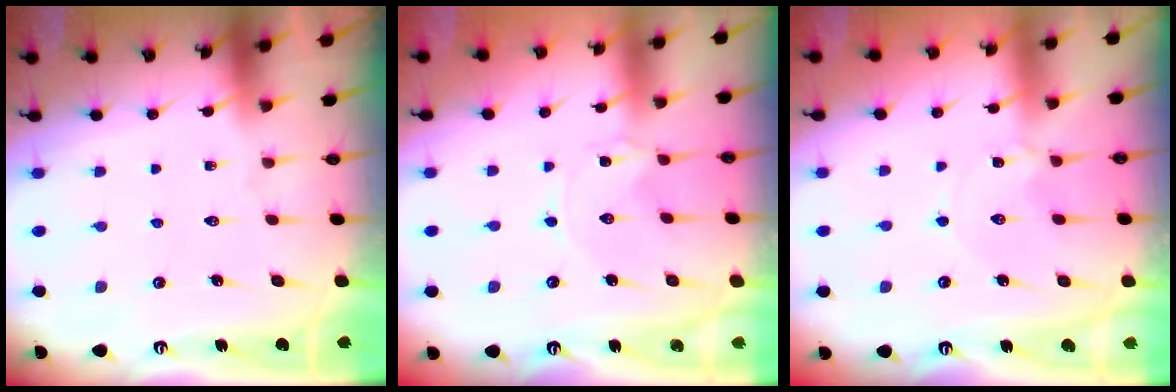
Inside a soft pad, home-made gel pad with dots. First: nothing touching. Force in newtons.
{"total": 0.0}
{"total": 0.0}